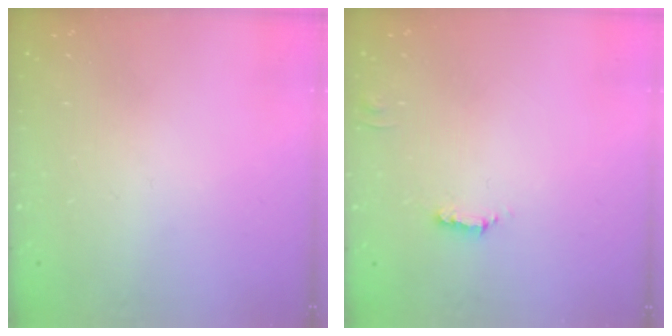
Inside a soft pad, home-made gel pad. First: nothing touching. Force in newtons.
{"total": 1.8, "press": 1.8, "slide": 0.4}